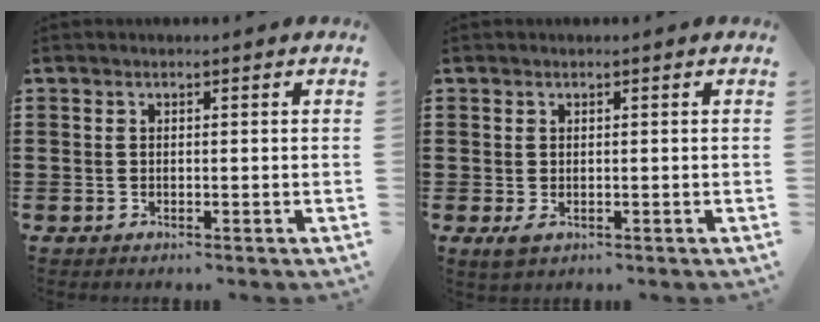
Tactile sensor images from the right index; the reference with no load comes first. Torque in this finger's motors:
{"motor_torque": [0.54, 1.06, 0.04, 0.00]}